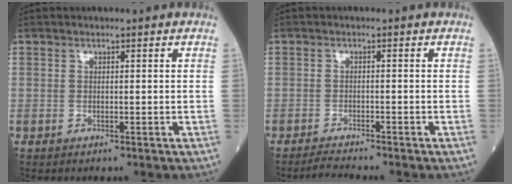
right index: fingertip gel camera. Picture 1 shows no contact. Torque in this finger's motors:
{"motor_torque": [-0.06, -0.10, 0.01, 0.02]}